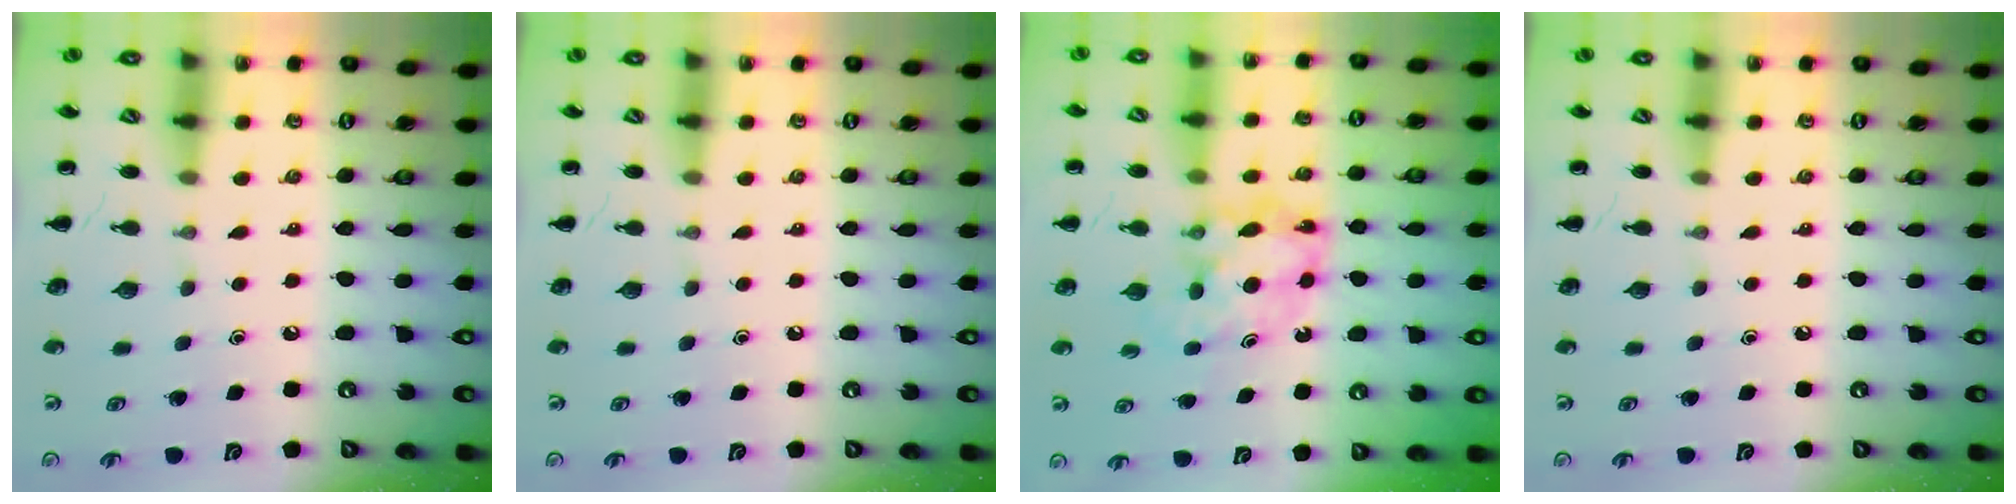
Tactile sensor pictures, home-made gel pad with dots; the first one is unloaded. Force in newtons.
{"total": 0.0}
{"total": 8.0, "press": 7.8, "slide": 1.5}
{"total": 0.0}